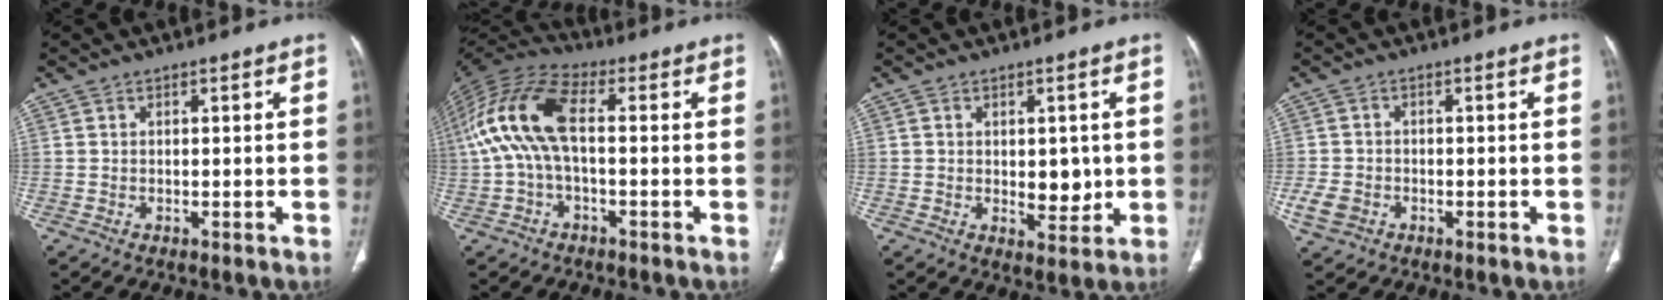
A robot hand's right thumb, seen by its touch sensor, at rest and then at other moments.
{"total": 14.1, "force": [0.1, 6.4, 12.5], "torque": [-0.276, 0.041, -0.004]}
{"total": 5.5, "force": [0.0, 3.4, 4.4], "torque": [-0.038, -0.010, 0.009]}
{"total": 4.2, "force": [-1.6, 3.3, 2.0], "torque": [-0.041, 0.009, -0.024]}